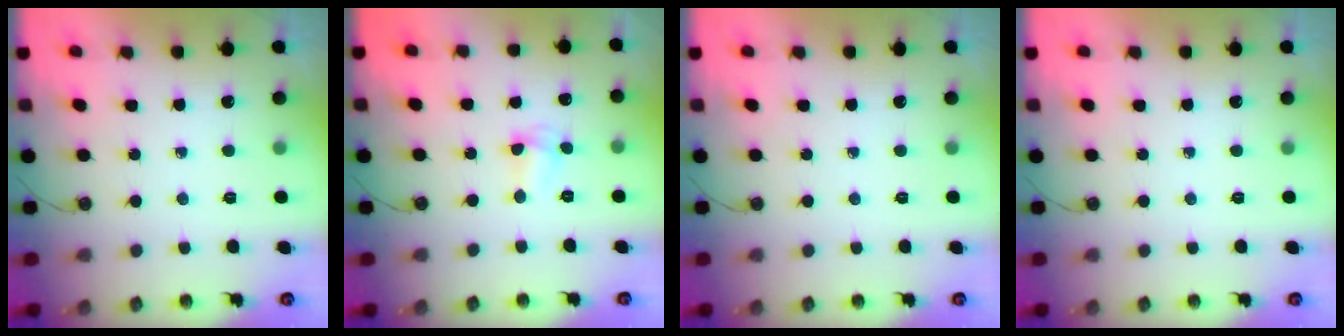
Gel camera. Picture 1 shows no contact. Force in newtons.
{"total": 2.7, "press": 2.6, "slide": 0.5}
{"total": 0.0}
{"total": 0.0}